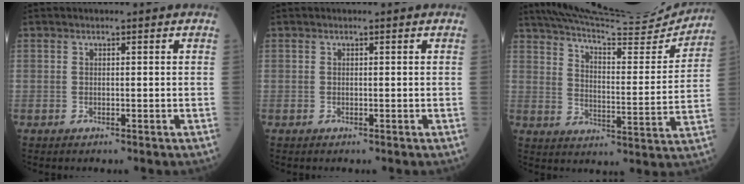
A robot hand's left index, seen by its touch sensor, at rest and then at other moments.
{"total": 0.0}
{"total": 21.8, "force": [20.6, 1.3, 7.2], "torque": [-0.119, -0.042, 0.284]}